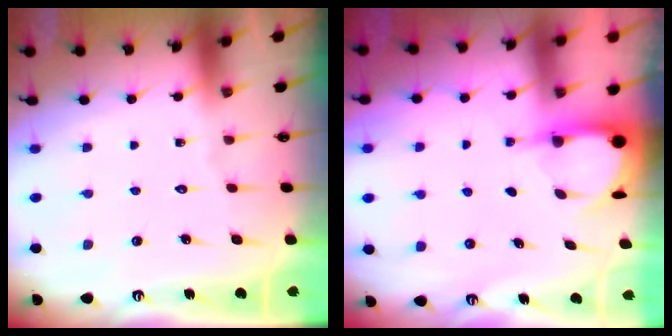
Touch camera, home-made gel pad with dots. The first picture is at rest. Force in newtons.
{"total": 4.0, "press": 4.0, "slide": 0.3}